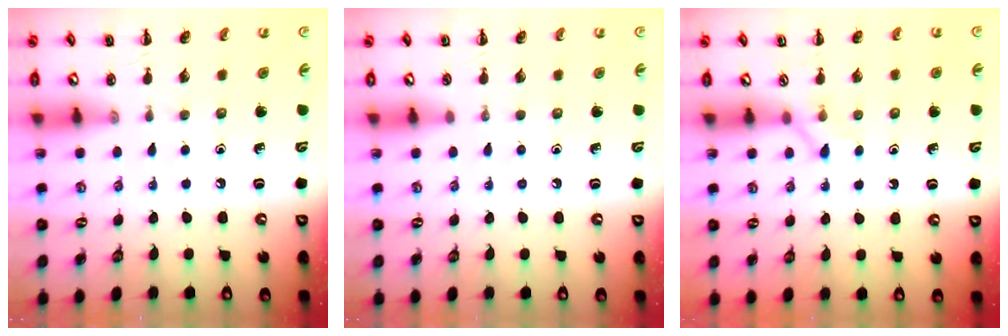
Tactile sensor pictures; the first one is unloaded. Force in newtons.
{"total": 0.0}
{"total": 2.6, "press": 2.5, "slide": 0.9}